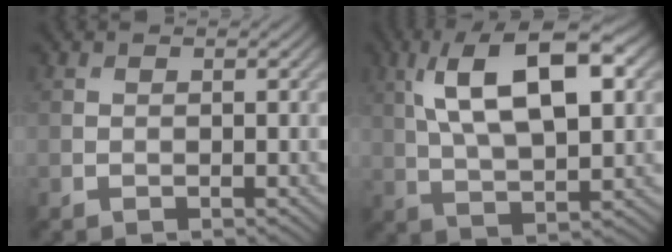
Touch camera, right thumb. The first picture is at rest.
{"total": 14.1, "force": [4.9, 5.7, 11.9], "torque": [-0.214, 0.009, 0.084]}